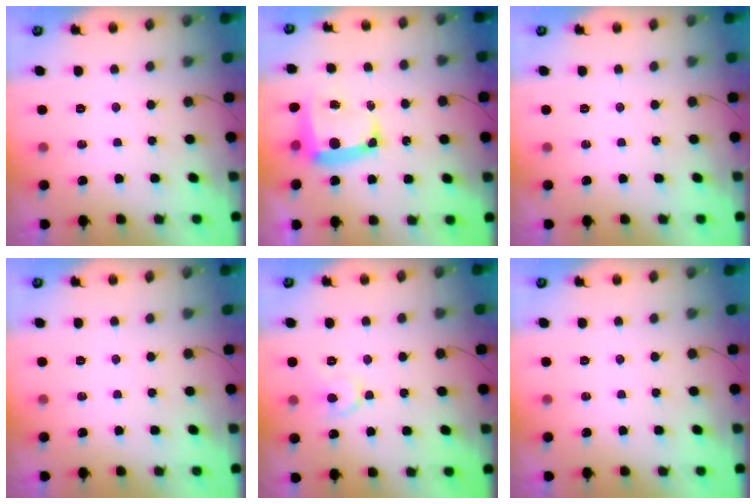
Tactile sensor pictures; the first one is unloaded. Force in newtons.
{"total": 10.6, "press": 10.6, "slide": 1.2}
{"total": 0.0}
{"total": 0.0}
{"total": 7.5, "press": 7.5, "slide": 0.7}
{"total": 0.0}